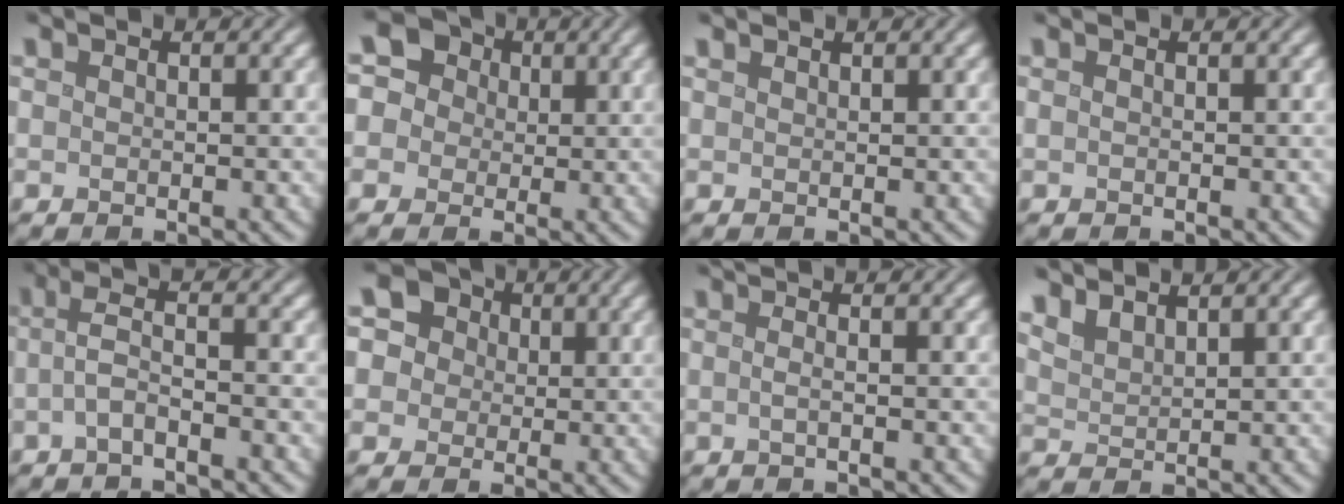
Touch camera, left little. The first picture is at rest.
{"total": 7.5, "force": [2.4, 6.4, 2.9], "torque": [-0.055, 0.038, 0.011]}
{"total": 0.6, "force": [0.6, 0.1, 0.1], "torque": [-0.001, 0.001, 0.013]}
{"total": 0.5, "force": [0.1, 0.2, 0.4], "torque": [-0.007, 0.001, -0.003]}
{"total": 2.8, "force": [-0.8, 0.5, 2.6], "torque": [-0.057, 0.006, -0.024]}
{"total": 7.0, "force": [2.8, 5.8, 2.8], "torque": [-0.050, 0.036, 0.020]}
{"total": 2.3, "force": [0.3, 1.0, 2.1], "torque": [-0.023, -0.002, -0.026]}
{"total": 3.1, "force": [2.7, 0.8, 1.1], "torque": [-0.025, 0.003, 0.057]}